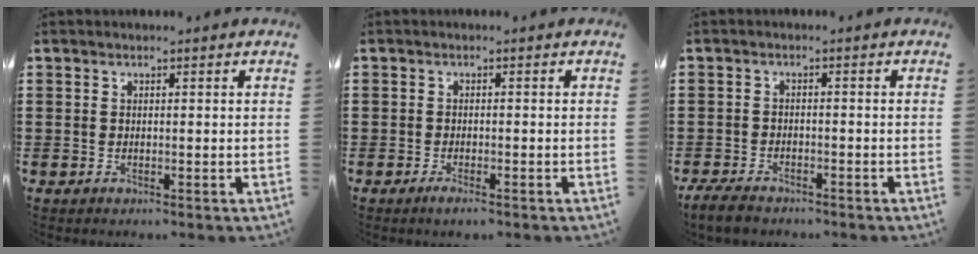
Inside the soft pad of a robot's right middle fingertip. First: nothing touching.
{"total": 1.3, "force": [-0.9, 0.1, 0.9], "torque": [-0.019, -0.006, -0.016]}
{"total": 2.9, "force": [-2.6, 0.7, 1.1], "torque": [-0.036, -0.002, -0.057]}